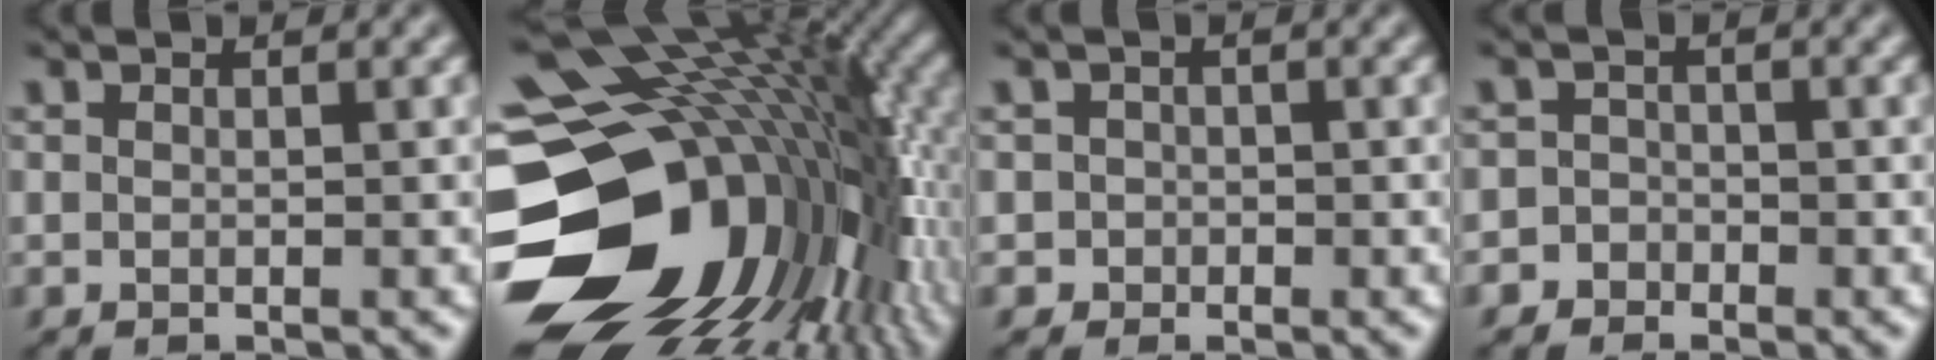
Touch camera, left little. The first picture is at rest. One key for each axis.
{"total": 20.1, "fx": -4.3, "fy": 13.7, "fz": 14.0, "tx": -0.271, "ty": -0.017, "tz": -0.059}
{"total": 1.3, "fx": -0.4, "fy": 1.2, "fz": 0.0, "tx": 0.015, "ty": -0.003, "tz": -0.005}
{"total": 3.1, "fx": -2.0, "fy": 2.3, "fz": -0.3, "tx": 0.047, "ty": 0.005, "tz": -0.043}